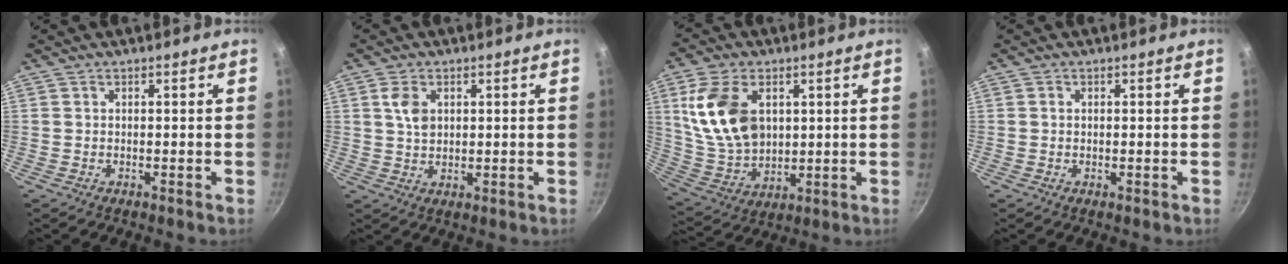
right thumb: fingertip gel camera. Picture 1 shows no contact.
{"total": 4.8, "force": [1.5, 3.2, 3.2], "torque": [-0.051, -0.004, 0.029]}
{"total": 15.9, "force": [4.0, 10.6, 11.2], "torque": [-0.194, -0.018, 0.093]}
{"total": 0.7, "force": [0.0, 0.5, 0.4], "torque": [-0.005, 0.002, 0.000]}